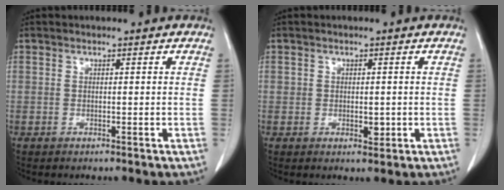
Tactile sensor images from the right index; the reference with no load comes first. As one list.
[{"total": 2.1, "force": [-0.2, 1.4, 1.5], "torque": [-0.019, -0.002, 0.000]}]